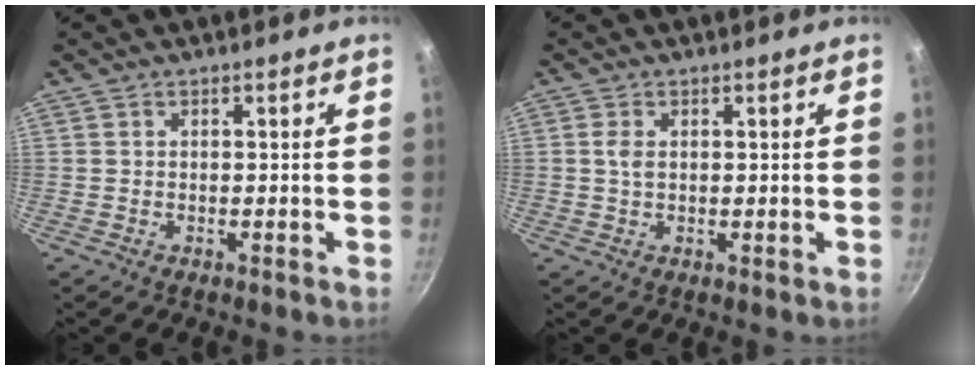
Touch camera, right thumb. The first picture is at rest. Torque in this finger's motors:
{"motor_torque": [0.20, 0.03, 0.23, -0.11, 0.00]}